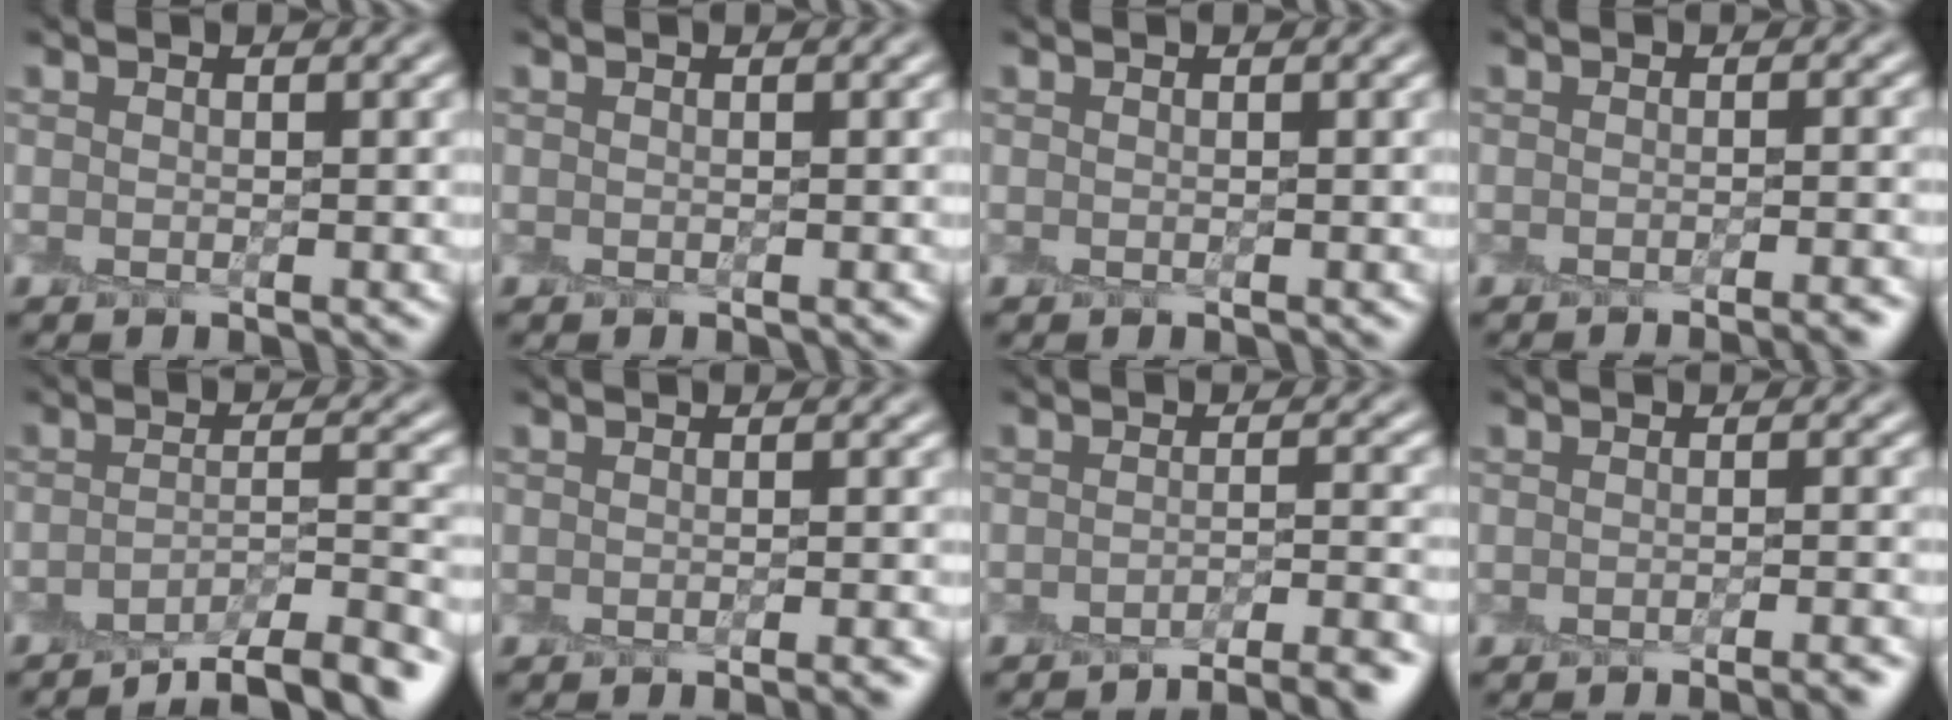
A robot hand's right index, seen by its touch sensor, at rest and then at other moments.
{"total": 0.0}
{"total": 0.0}
{"total": 2.7, "force": [-2.2, 0.2, 1.4], "torque": [-0.010, -0.003, -0.027]}
{"total": 6.0, "force": [-5.0, 1.3, 3.2], "torque": [-0.045, -0.003, -0.075]}
{"total": 2.0, "force": [-1.6, 0.1, 1.2], "torque": [-0.008, -0.007, -0.020]}
{"total": 4.9, "force": [-3.9, 0.8, 2.8], "torque": [-0.035, 0.000, -0.054]}
{"total": 3.2, "force": [-2.7, 0.4, 1.6], "torque": [-0.010, -0.003, -0.032]}